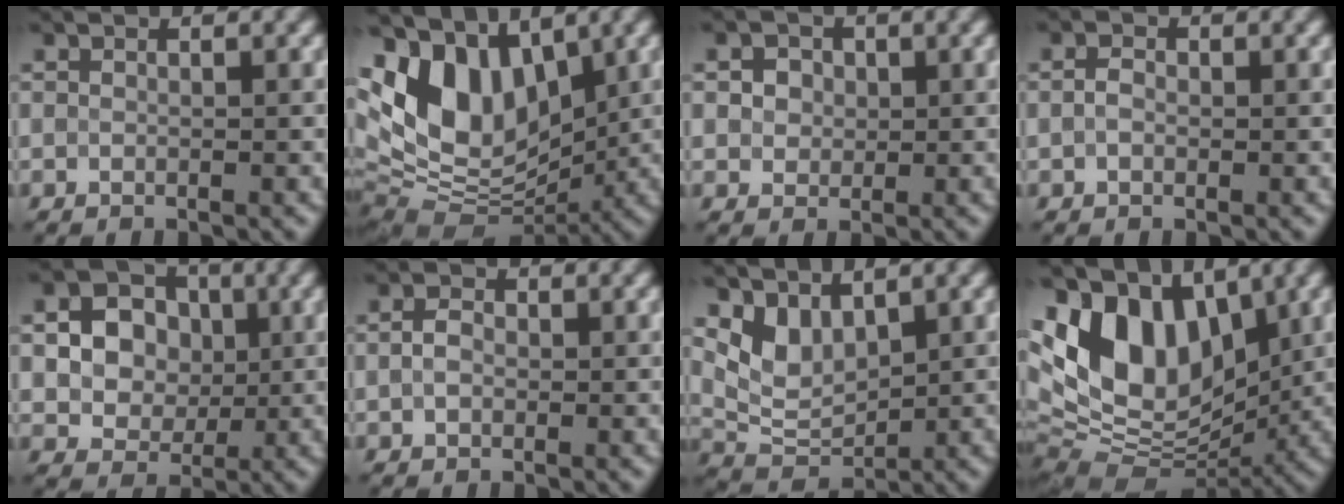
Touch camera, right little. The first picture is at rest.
{"total": 11.1, "force": [3.3, 7.0, 7.9], "torque": [-0.159, 0.012, 0.052]}
{"total": 3.1, "force": [1.0, 2.5, 1.6], "torque": [-0.028, 0.011, 0.008]}
{"total": 1.2, "force": [-0.1, 0.8, 0.9], "torque": [-0.023, 0.006, -0.007]}
{"total": 6.9, "force": [1.0, 5.7, 3.7], "torque": [-0.063, 0.027, 0.005]}
{"total": 1.7, "force": [-0.1, 1.2, 1.3], "torque": [-0.028, 0.007, -0.007]}
{"total": 3.4, "force": [2.0, 1.9, 1.9], "torque": [-0.044, -0.010, 0.042]}
{"total": 12.5, "force": [3.7, 7.8, 9.1], "torque": [-0.174, 0.019, 0.058]}